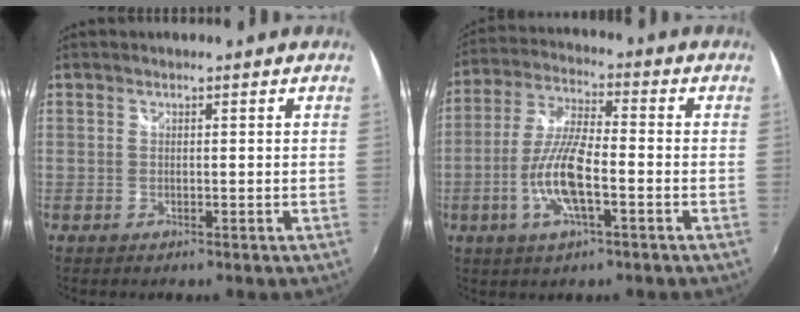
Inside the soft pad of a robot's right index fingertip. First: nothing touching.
{"total": 11.0, "force": [-3.6, 2.7, 10.0], "torque": [-0.210, -0.003, -0.070]}